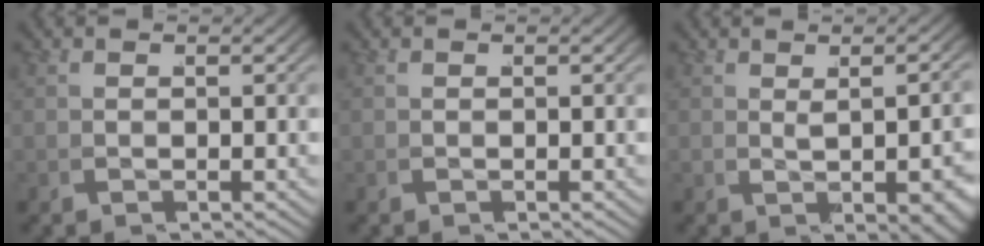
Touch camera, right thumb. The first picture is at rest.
{"total": 0.0}
{"total": 3.3, "force": [0.4, 0.8, 3.2], "torque": [-0.030, 0.003, 0.014]}